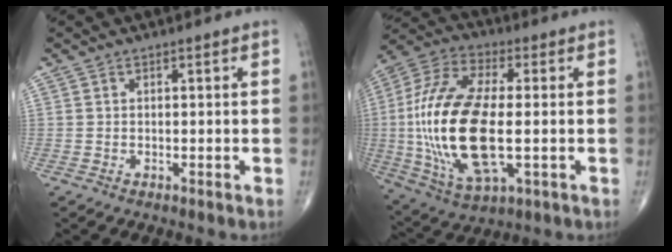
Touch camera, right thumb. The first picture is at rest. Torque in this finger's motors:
{"motor_torque": [1.78, 2.96, 2.71, 0.03, 0.98]}